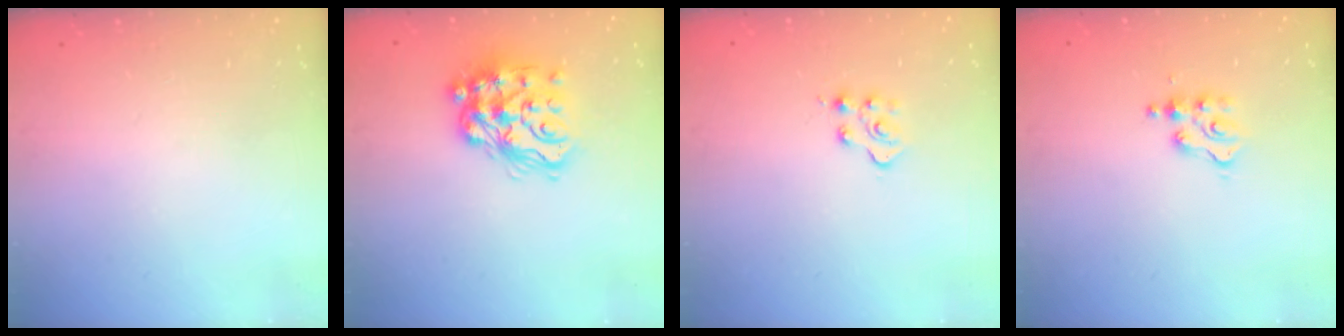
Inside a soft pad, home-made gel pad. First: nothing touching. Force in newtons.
{"total": 16.4, "press": 16.3, "slide": 1.7}
{"total": 4.8, "press": 4.8, "slide": 0.3}
{"total": 3.9, "press": 3.9, "slide": 0.5}